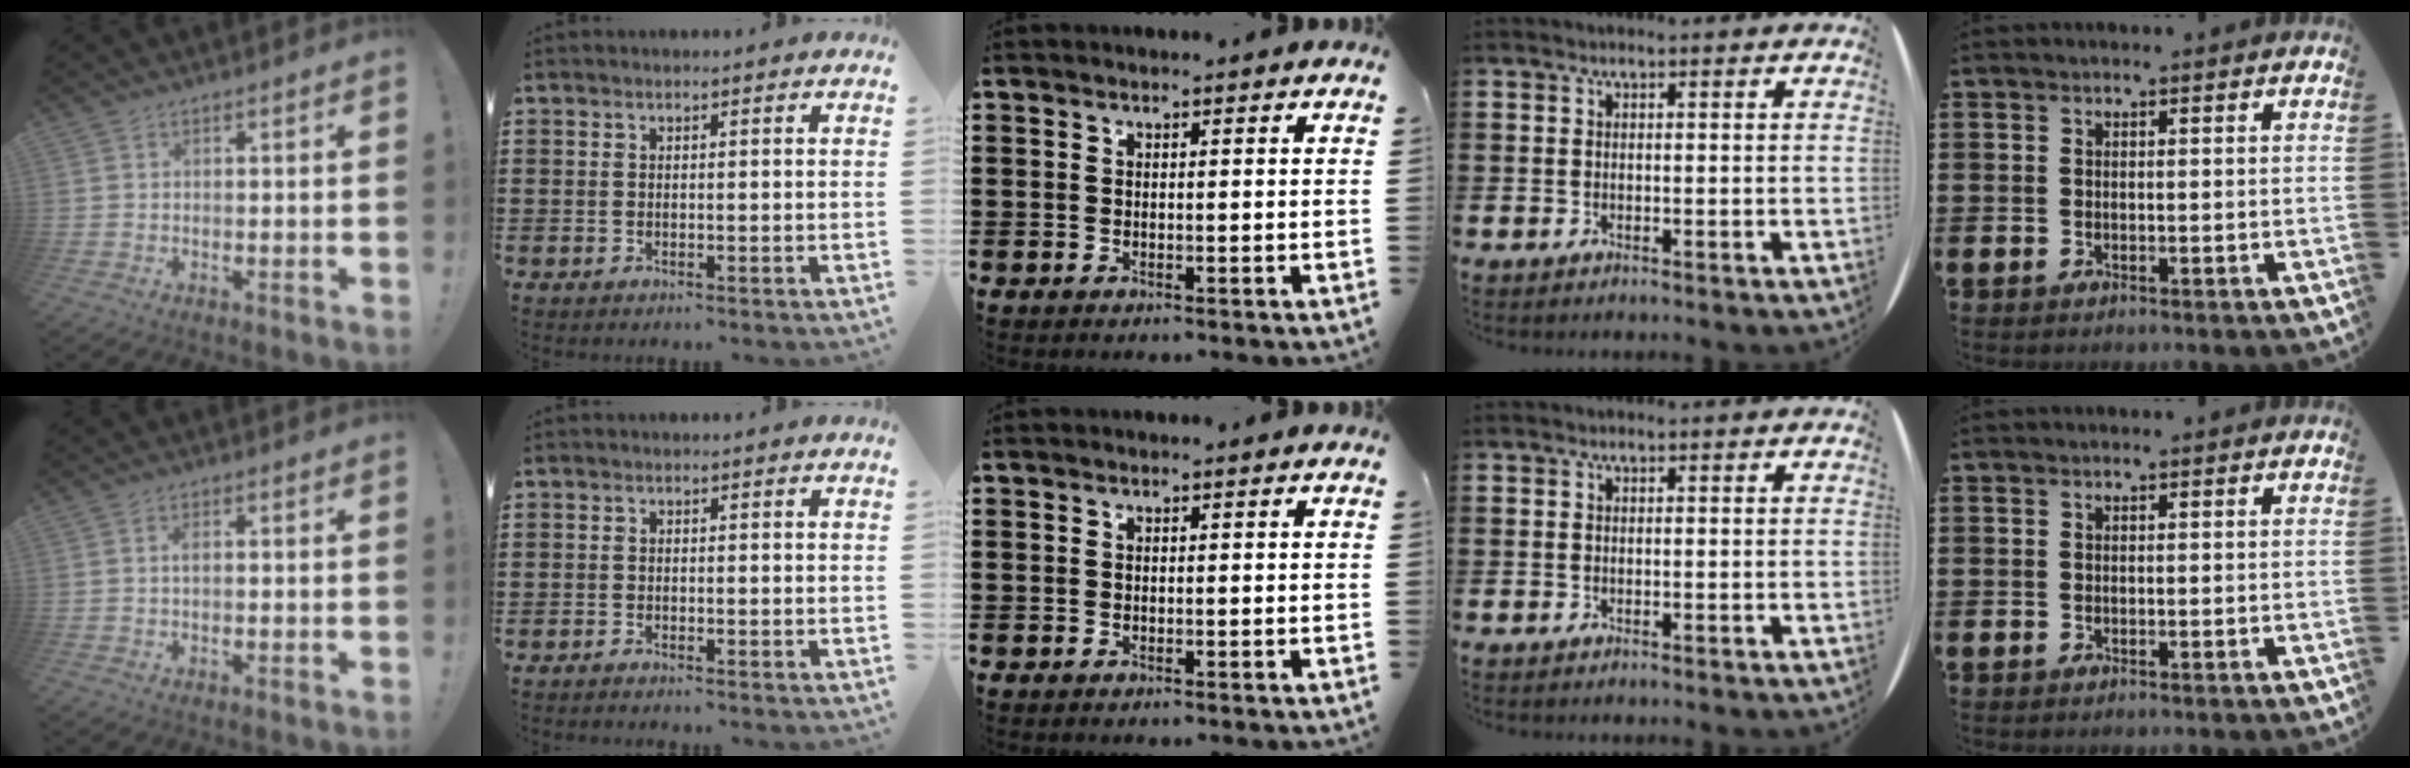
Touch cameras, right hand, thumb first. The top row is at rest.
{"thumb": {"total": 1.5, "force": [-0.2, 0.6, 1.4], "torque": [-0.028, 0.006, -0.005]}, "index": {"total": 0.8, "force": [-0.8, -0.1, 0.1], "torque": [-0.003, -0.001, -0.016]}}